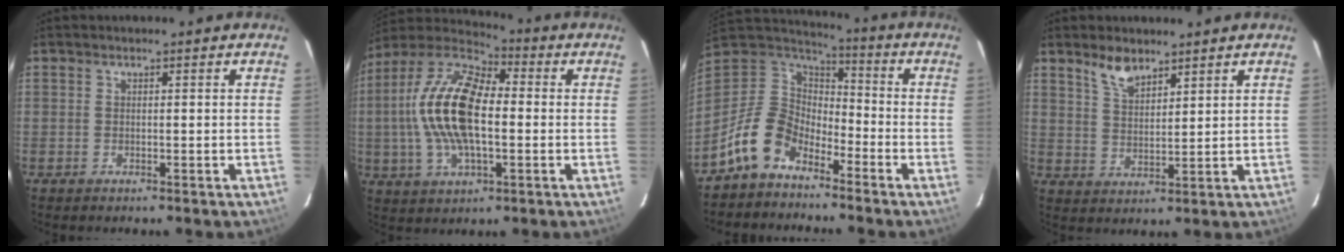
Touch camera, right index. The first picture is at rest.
{"total": 18.0, "force": [-0.2, 8.4, 15.9], "torque": [-0.319, 0.012, -0.012]}
{"total": 12.3, "force": [-7.9, 7.7, 5.5], "torque": [-0.128, 0.025, -0.153]}
{"total": 5.4, "force": [4.2, 2.0, 2.7], "torque": [-0.049, 0.003, 0.082]}